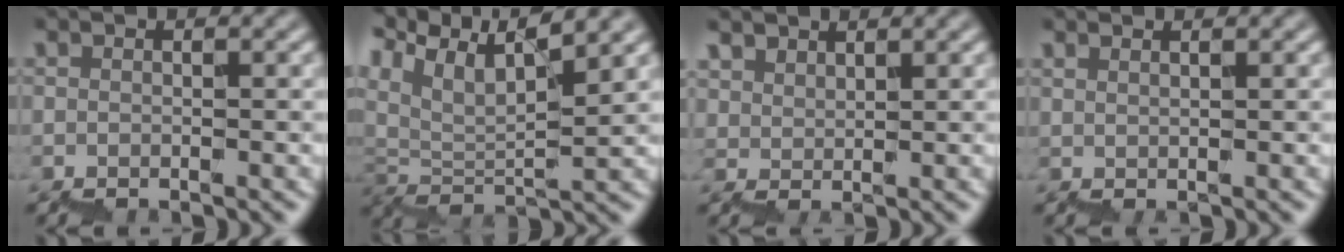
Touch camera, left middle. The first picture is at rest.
{"total": 8.9, "force": [7.8, 1.5, 3.9], "torque": [-0.087, 0.027, 0.144]}
{"total": 2.3, "force": [2.3, 0.3, -0.2], "torque": [0.007, 0.006, 0.047]}
{"total": 1.2, "force": [1.1, 0.2, 0.5], "torque": [0.011, -0.003, 0.021]}